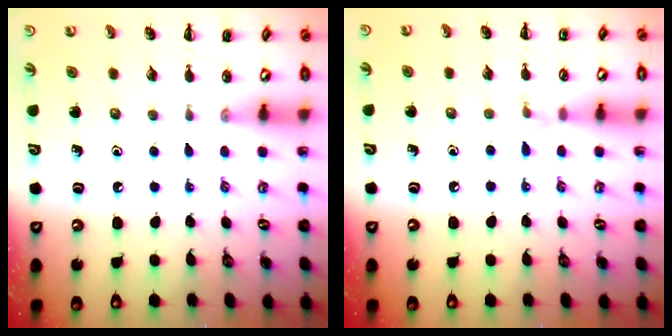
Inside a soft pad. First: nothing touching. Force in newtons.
{"total": 4.3, "press": 4.1, "slide": 1.5}